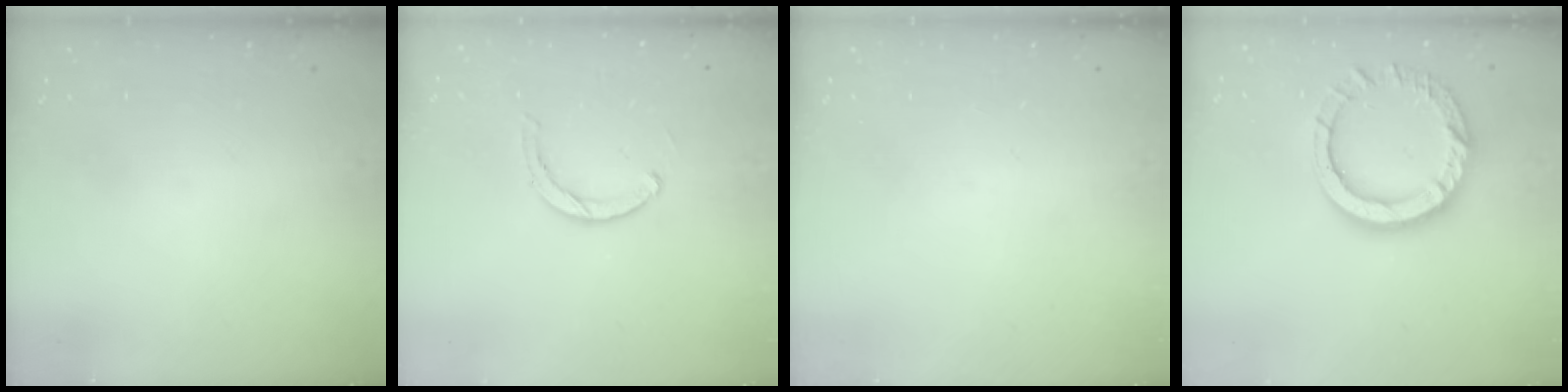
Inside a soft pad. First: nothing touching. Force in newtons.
{"total": 2.8, "press": 2.8, "slide": 0.2}
{"total": 0.0}
{"total": 12.9, "press": 12.8, "slide": 1.4}